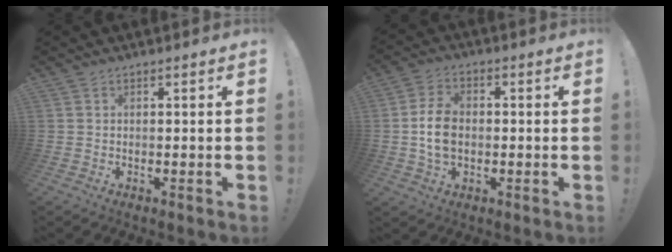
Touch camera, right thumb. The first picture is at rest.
{"total": 9.2, "force": [-0.8, 6.3, 6.7], "torque": [-0.125, 0.001, -0.016]}